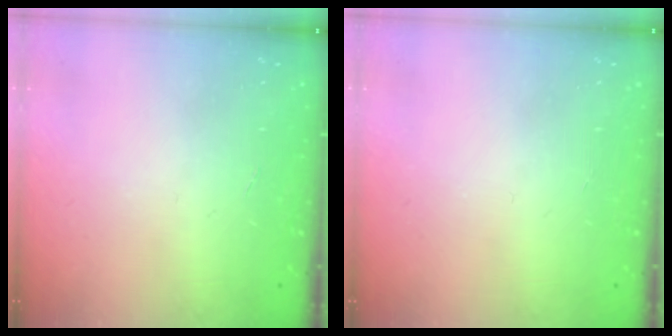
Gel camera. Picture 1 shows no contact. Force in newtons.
{"total": 0.0}